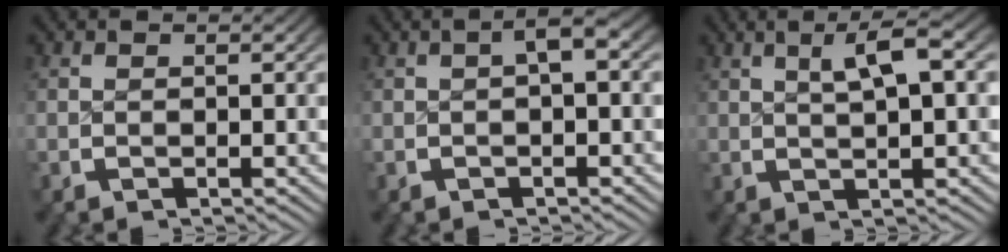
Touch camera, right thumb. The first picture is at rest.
{"total": 1.9, "force": [0.1, 0.6, 1.9], "torque": [-0.030, 0.012, -0.002]}
{"total": 4.3, "force": [1.9, 1.0, 3.7], "torque": [-0.049, 0.014, 0.030]}